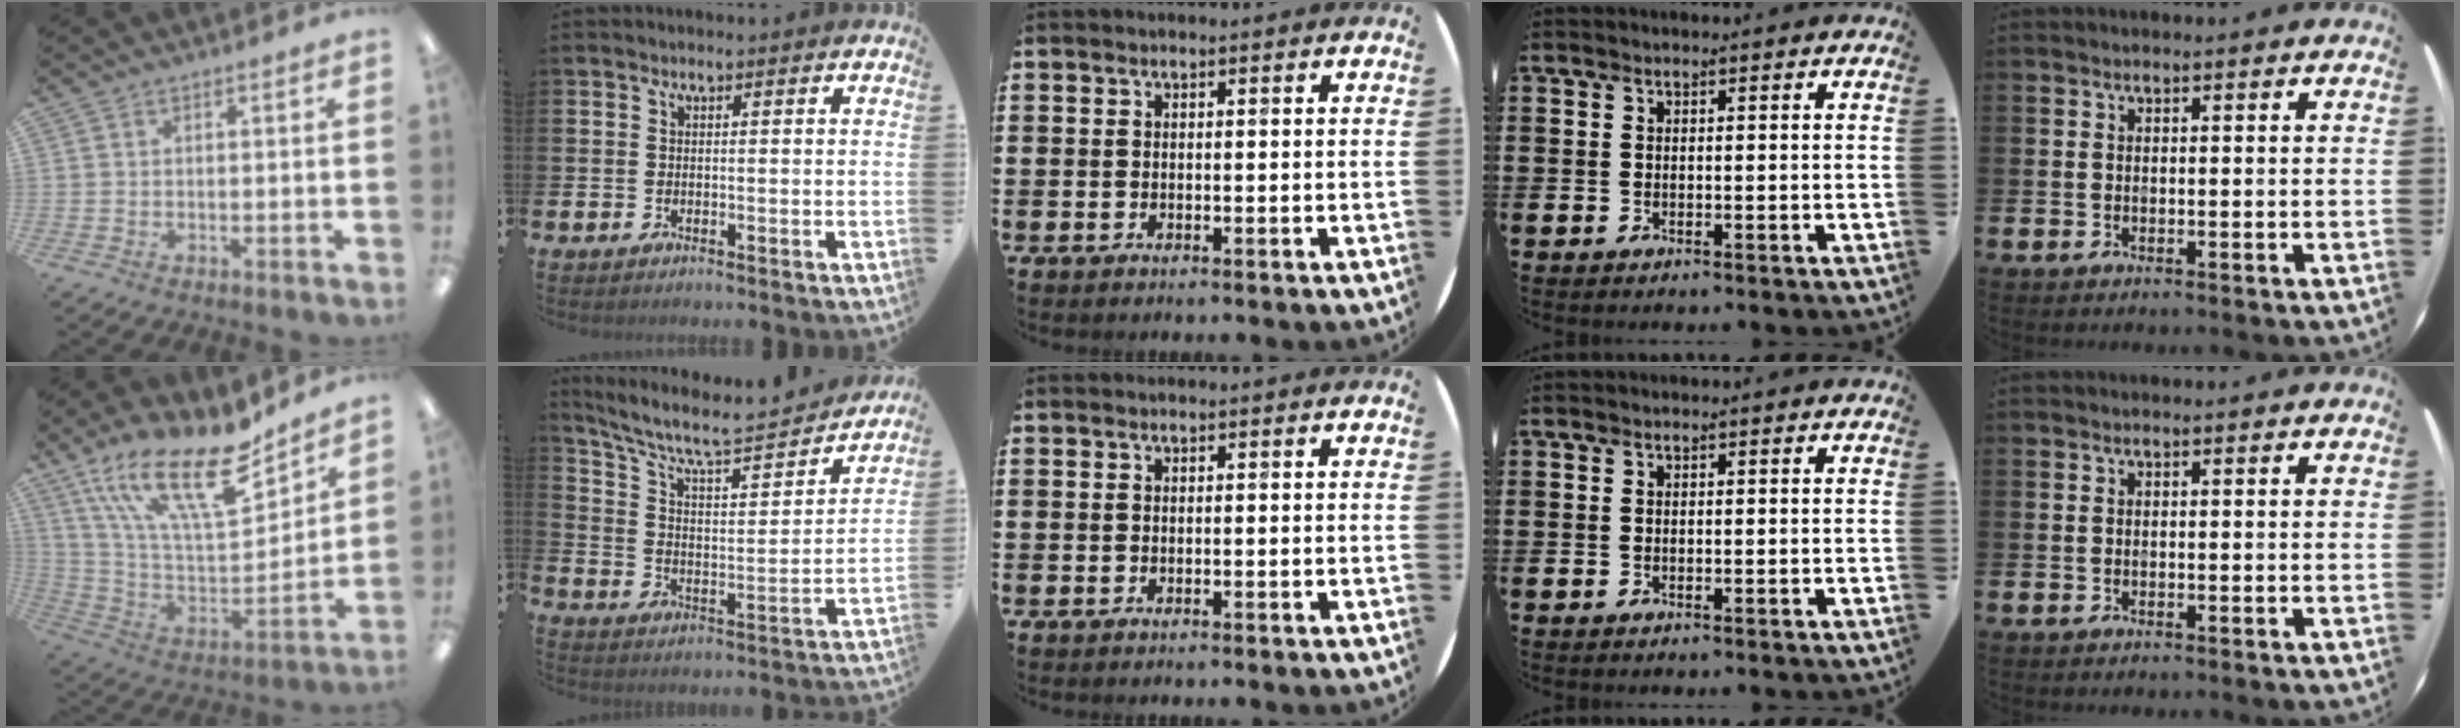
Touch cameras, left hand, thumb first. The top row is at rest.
{"thumb": {"total": 22.8, "force": [15.6, 7.5, 14.8], "torque": [-0.278, -0.100, 0.270]}, "index": {"total": 8.0, "force": [7.0, 1.8, 3.5], "torque": [-0.103, -0.049, 0.115]}}